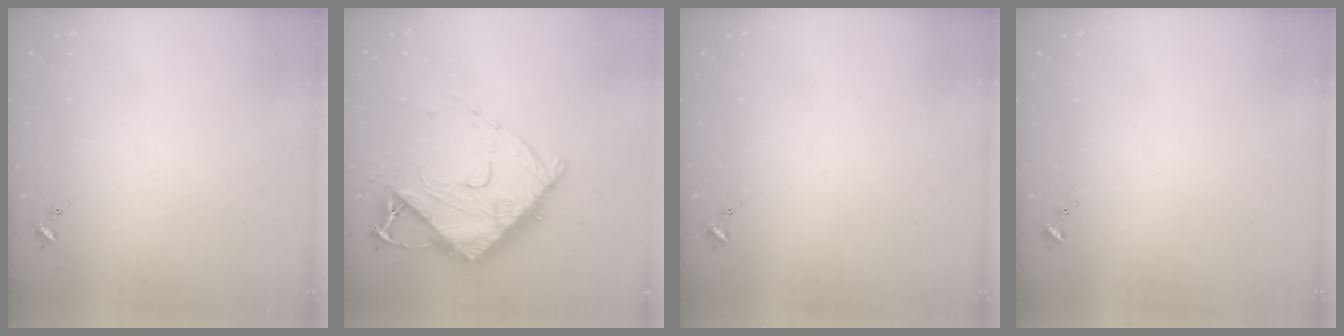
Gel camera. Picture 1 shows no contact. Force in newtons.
{"total": 13.6, "press": 13.6, "slide": 0.8}
{"total": 0.0}
{"total": 0.0}